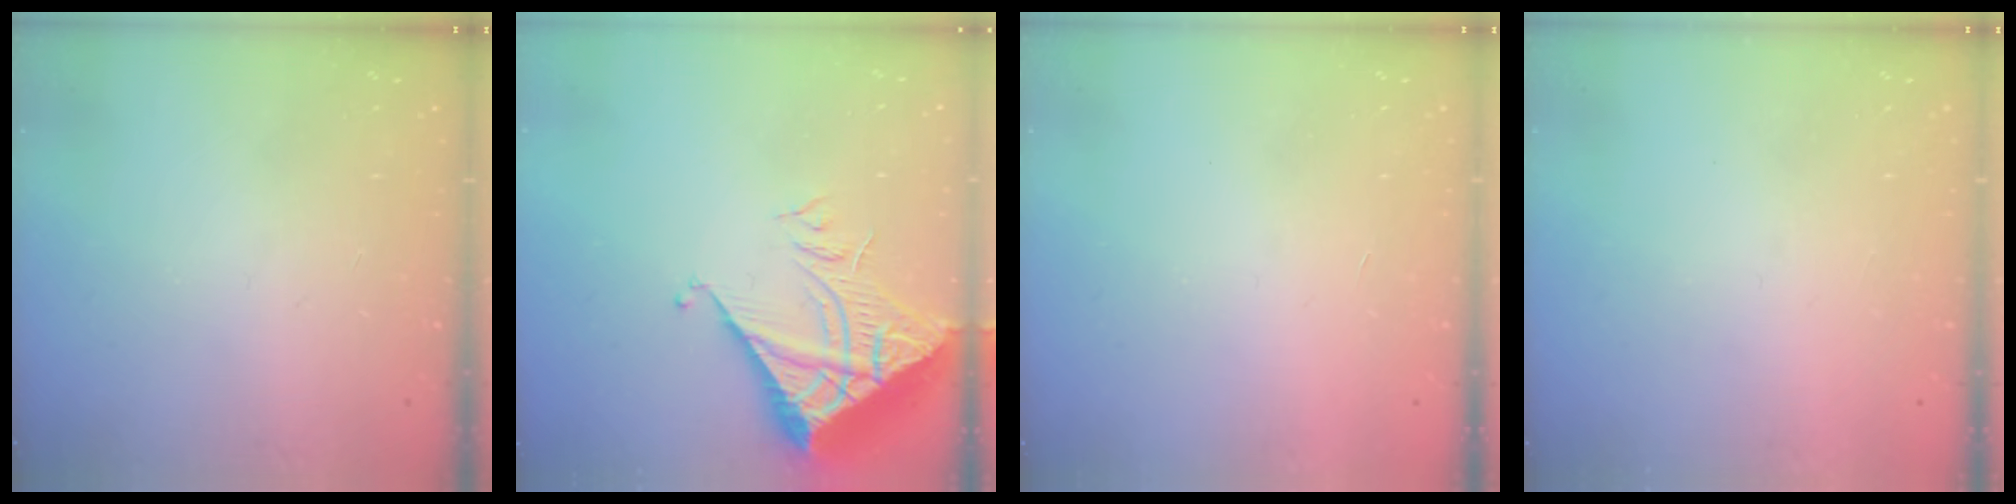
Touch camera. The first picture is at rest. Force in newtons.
{"total": 8.4, "press": 8.4, "slide": 1.0}
{"total": 1.7, "press": 1.7, "slide": 0.1}
{"total": 1.5, "press": 1.5, "slide": 0.1}